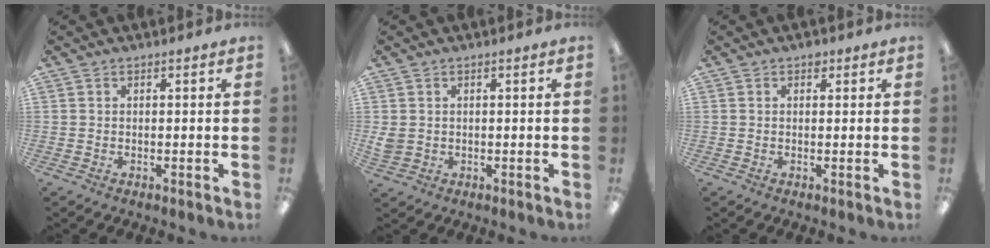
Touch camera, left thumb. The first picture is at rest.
{"total": 2.3, "force": [0.5, 2.0, 1.0], "torque": [-0.020, 0.004, 0.009]}
{"total": 1.3, "force": [0.8, 0.8, 0.6], "torque": [-0.004, -0.001, 0.013]}